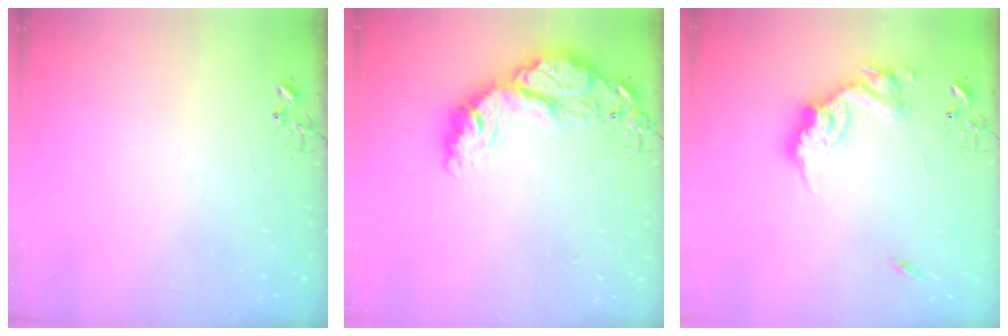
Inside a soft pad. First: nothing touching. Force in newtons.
{"total": 19.9, "press": 19.9, "slide": 1.4}
{"total": 17.5, "press": 17.4, "slide": 1.9}